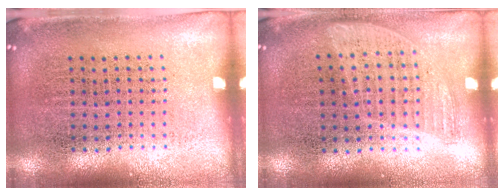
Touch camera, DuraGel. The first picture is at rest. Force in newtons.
{"total": 0.9, "press": 0.8, "slide": 0.4}